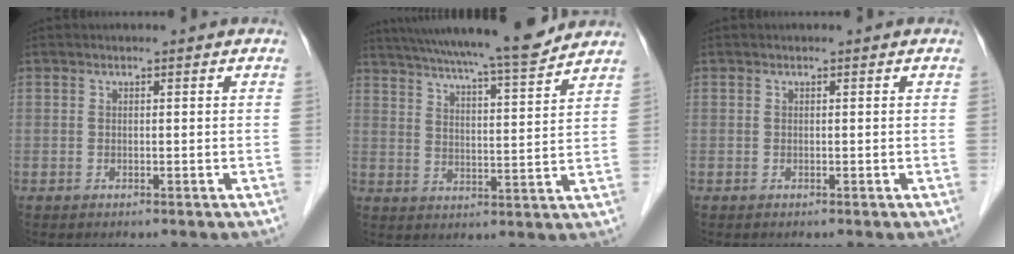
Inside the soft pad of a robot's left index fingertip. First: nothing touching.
{"total": 18.0, "force": [16.1, 0.3, 8.1], "torque": [-0.137, 0.003, 0.236]}
{"total": 0.0}